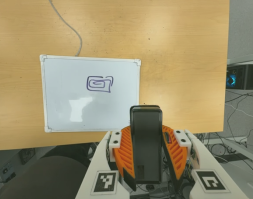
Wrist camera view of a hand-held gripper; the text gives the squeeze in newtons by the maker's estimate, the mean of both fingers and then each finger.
{"total": 8.1, "left": 6.4, "right": 9.8}